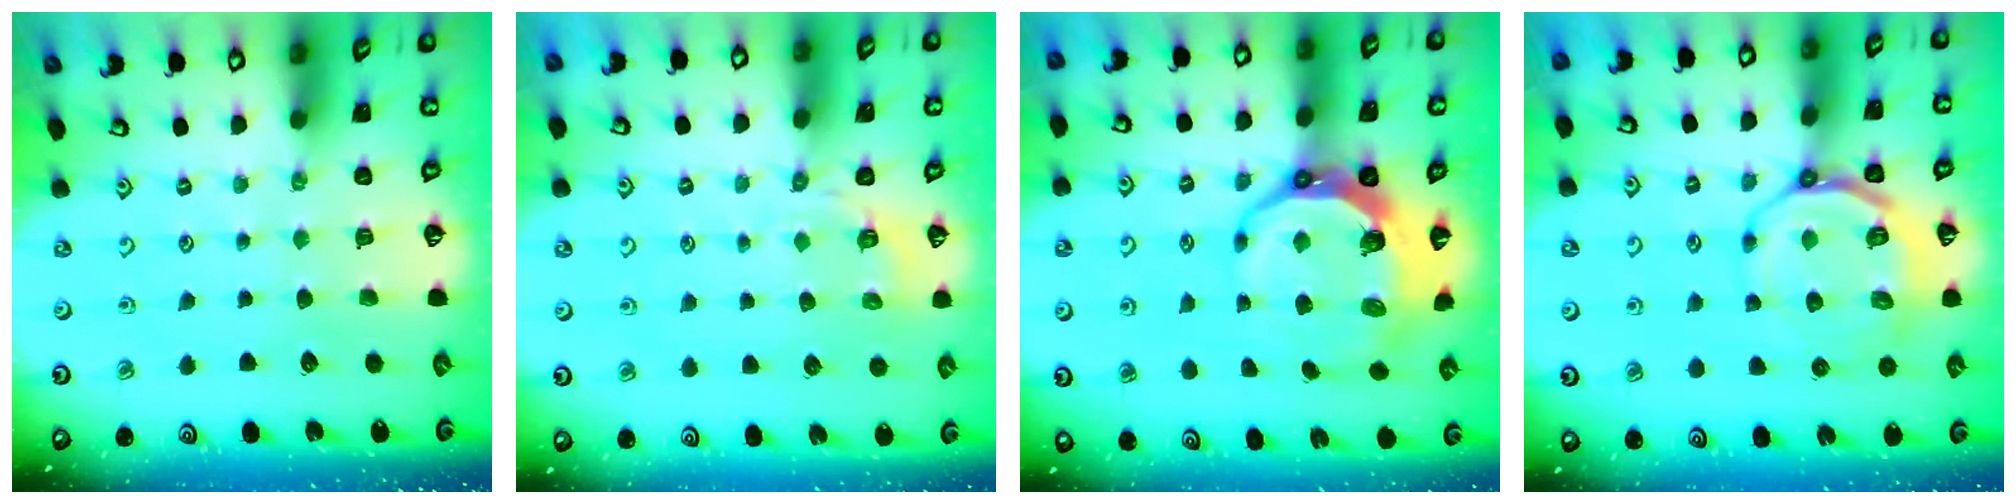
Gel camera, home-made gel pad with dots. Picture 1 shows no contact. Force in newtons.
{"total": 2.8, "press": 2.2, "slide": 1.8}
{"total": 12.1, "press": 11.2, "slide": 4.6}
{"total": 11.1, "press": 10.7, "slide": 3.0}